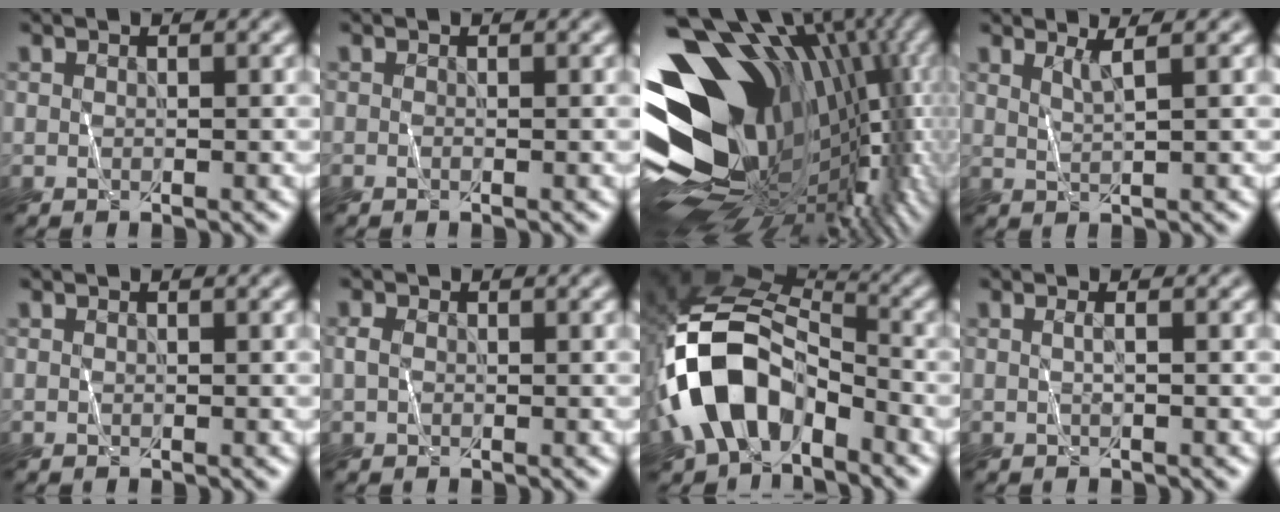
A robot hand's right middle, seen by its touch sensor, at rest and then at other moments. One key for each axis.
{"total": 0.0}
{"total": 17.6, "fx": 1.5, "fy": 11.6, "fz": 13.1, "tx": -0.230, "ty": -0.004, "tz": 0.052}
{"total": 1.1, "fx": 0.6, "fy": 0.2, "fz": 0.9, "tx": -0.010, "ty": 0.001, "tz": 0.020}
{"total": 0.0}
{"total": 0.8, "fx": -0.2, "fy": 0.7, "fz": 0.4, "tx": -0.009, "ty": 0.006, "tz": 0.003}
{"total": 10.3, "fx": -4.6, "fy": 6.2, "fz": 6.8, "tx": -0.138, "ty": 0.014, "tz": -0.084}
{"total": 0.7, "fx": -0.1, "fy": 0.2, "fz": 0.6, "tx": -0.005, "ty": -0.005, "tz": -0.002}